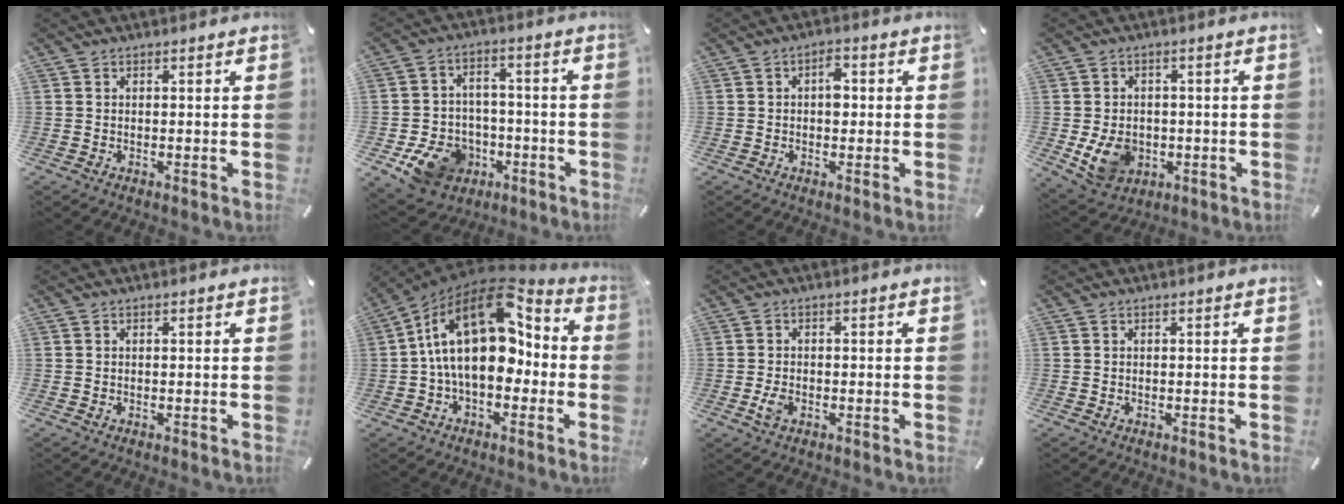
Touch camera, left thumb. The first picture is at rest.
{"total": 12.0, "force": [-5.4, 9.4, 5.1], "torque": [-0.104, 0.038, -0.091]}
{"total": 3.8, "force": [0.2, 2.4, 3.0], "torque": [-0.035, 0.002, -0.004]}
{"total": 8.9, "force": [-1.5, 7.3, 4.9], "torque": [-0.093, 0.006, -0.026]}
{"total": 0.0}
{"total": 20.7, "force": [3.7, 12.3, 16.2], "torque": [-0.292, -0.028, 0.060]}
{"total": 3.1, "force": [-1.0, 1.9, 2.1], "torque": [-0.050, 0.000, -0.021]}
{"total": 0.0}